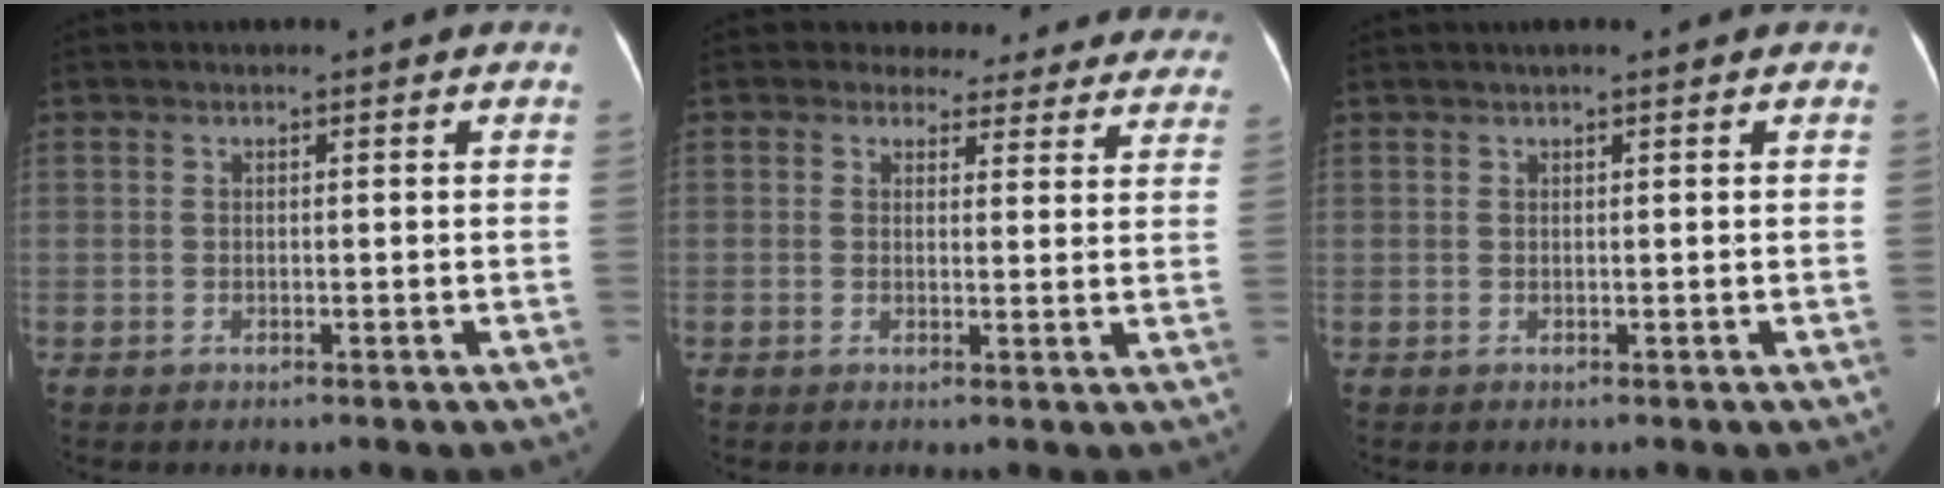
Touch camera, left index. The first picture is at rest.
{"total": 13.0, "force": [11.5, 5.9, 0.6], "torque": [0.038, -0.020, 0.103]}
{"total": 2.2, "force": [1.7, 0.0, 1.4], "torque": [-0.016, 0.014, 0.022]}